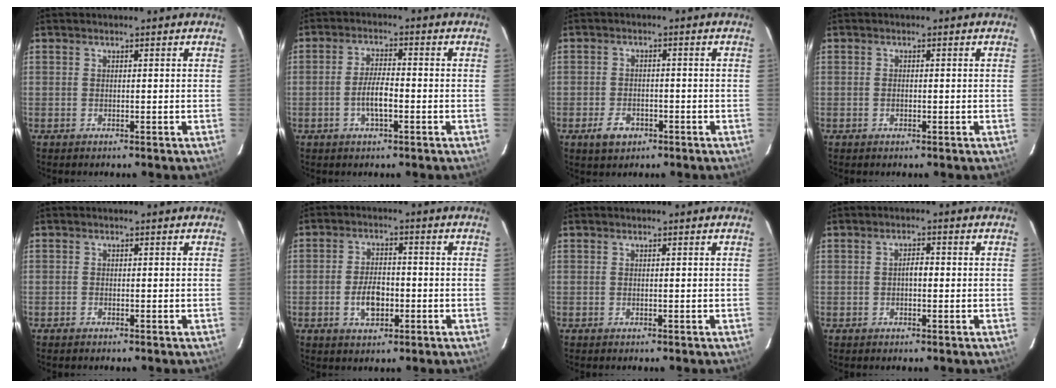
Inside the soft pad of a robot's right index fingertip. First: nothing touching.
{"total": 4.8, "force": [-1.7, 1.3, 4.3], "torque": [-0.087, 0.001, -0.030]}
{"total": 4.6, "force": [-2.5, 3.2, 2.3], "torque": [-0.053, 0.005, -0.037]}
{"total": 0.8, "force": [-0.2, 0.6, 0.6], "torque": [-0.010, 0.002, -0.004]}
{"total": 0.6, "force": [-0.5, 0.3, 0.1], "torque": [-0.002, 0.002, -0.012]}
{"total": 6.3, "force": [-1.9, 3.6, 4.8], "torque": [-0.094, 0.004, -0.027]}
{"total": 0.0}
{"total": 1.9, "force": [-0.2, 1.0, 1.6], "torque": [-0.029, 0.009, -0.005]}